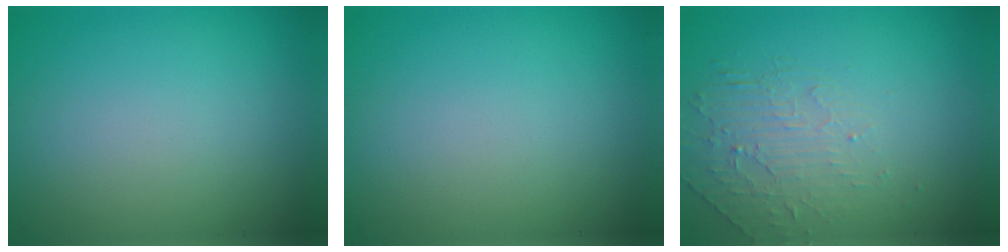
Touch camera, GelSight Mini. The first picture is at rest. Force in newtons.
{"total": 0.0}
{"total": 2.1, "press": 1.2, "slide": 1.7}